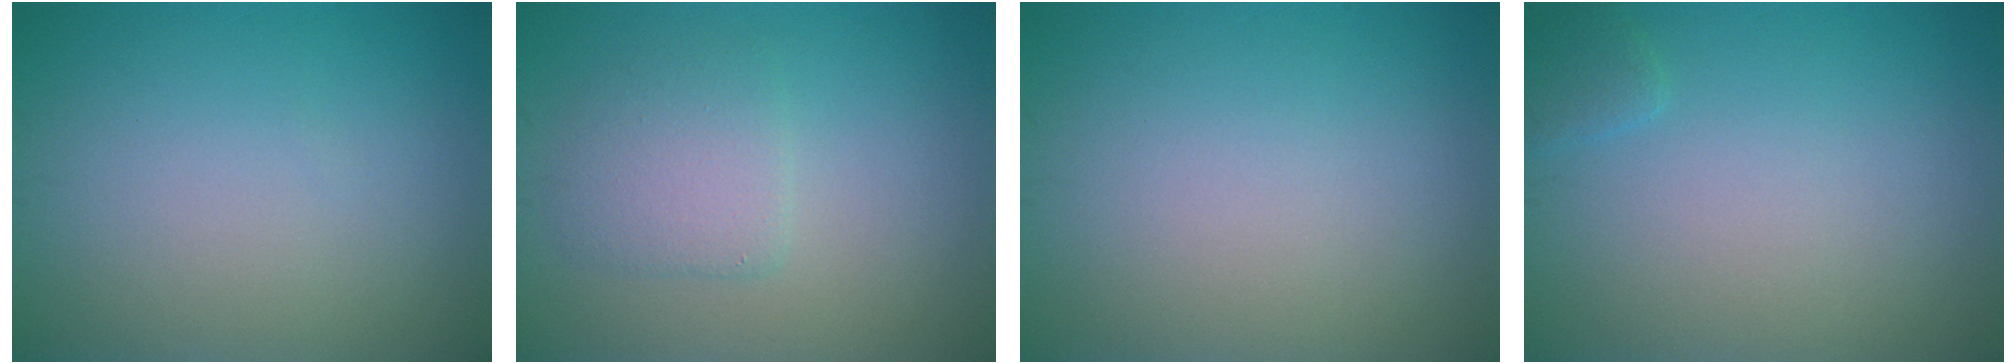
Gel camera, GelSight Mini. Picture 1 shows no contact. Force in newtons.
{"total": 2.9, "press": 2.9, "slide": 0.3}
{"total": 0.0}
{"total": 1.0, "press": 1.0, "slide": 0.1}